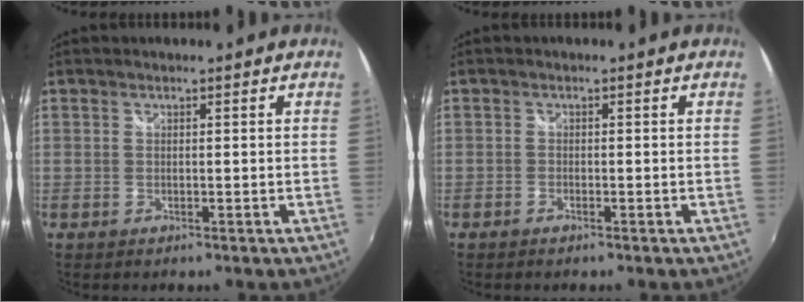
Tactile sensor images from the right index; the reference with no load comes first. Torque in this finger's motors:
{"motor_torque": [0.19, -0.11, 0.07, -0.01]}